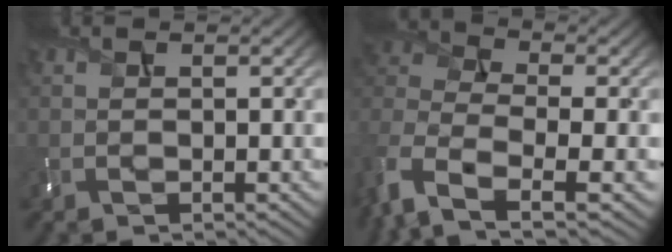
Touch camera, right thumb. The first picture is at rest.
{"total": 9.2, "force": [-4.8, 4.8, 6.3], "torque": [-0.164, -0.018, -0.106]}